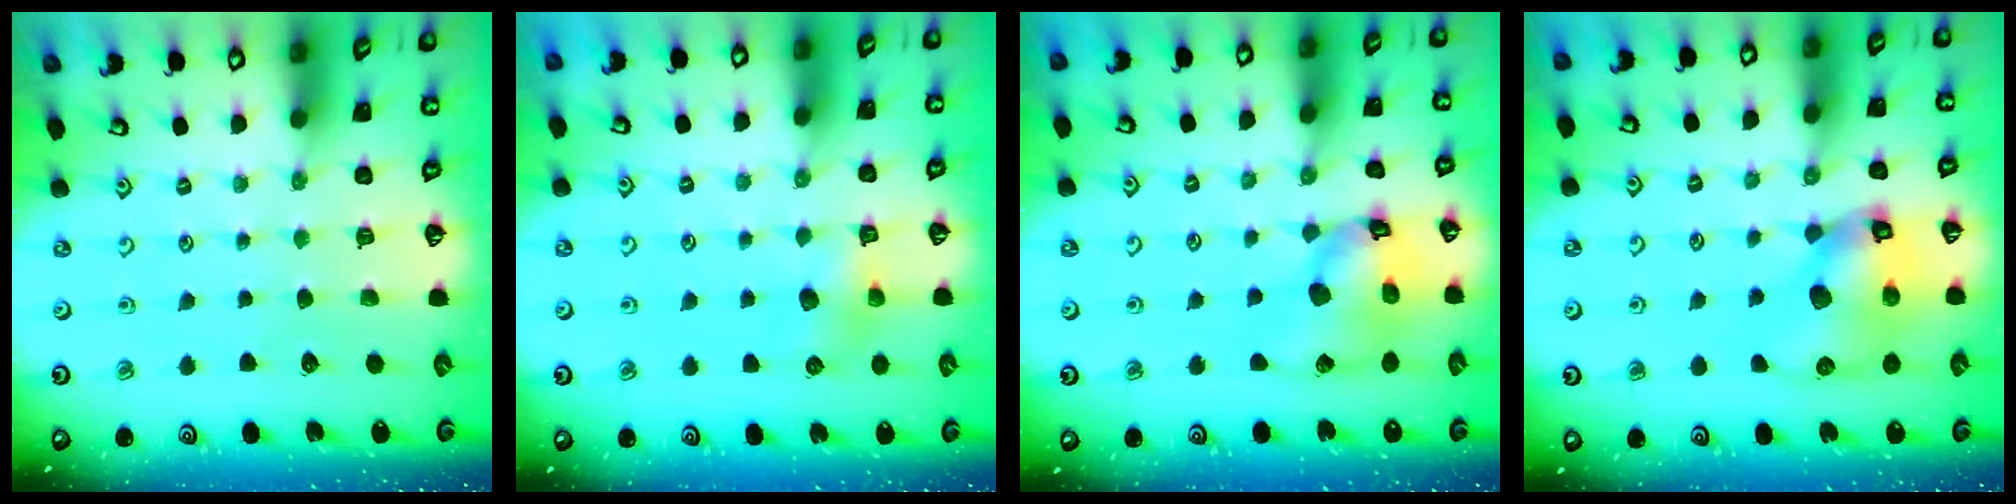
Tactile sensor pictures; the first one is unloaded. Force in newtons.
{"total": 6.0, "press": 5.9, "slide": 0.8}
{"total": 14.5, "press": 14.4, "slide": 2.0}
{"total": 12.8, "press": 12.7, "slide": 1.8}